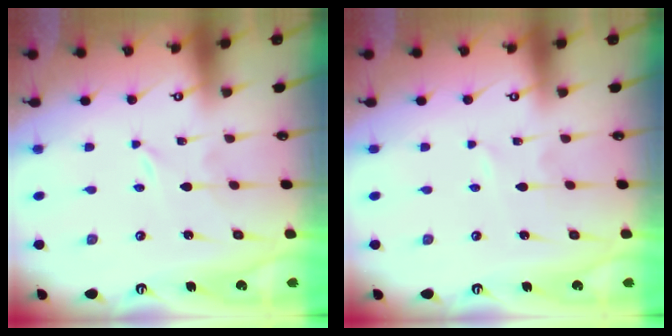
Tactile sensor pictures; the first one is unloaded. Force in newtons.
{"total": 1.6, "press": 1.6, "slide": 0.2}